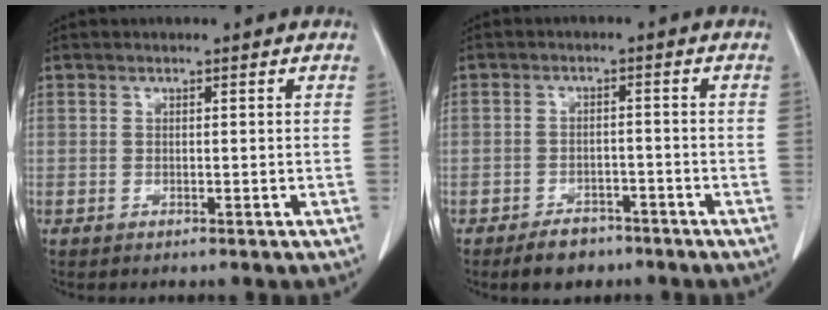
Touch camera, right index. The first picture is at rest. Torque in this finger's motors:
{"motor_torque": [-0.55, -0.37, -0.48, -0.13]}